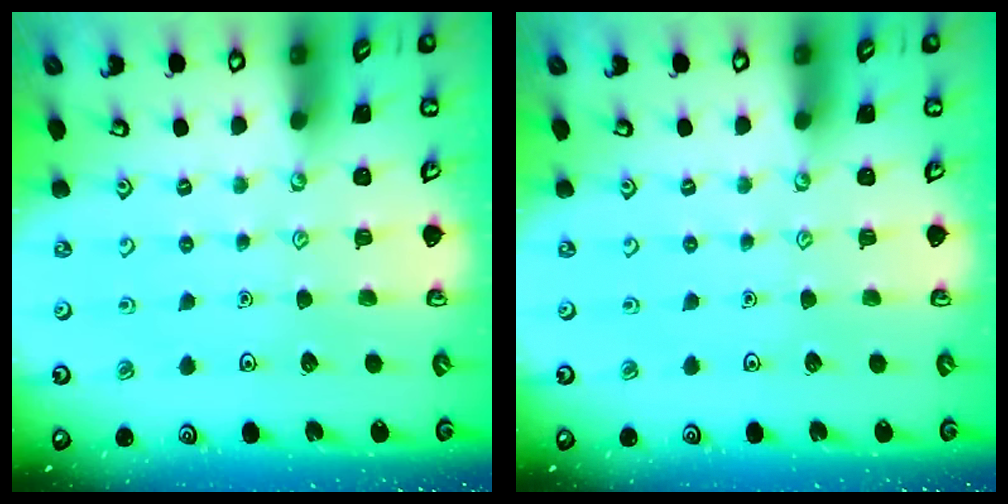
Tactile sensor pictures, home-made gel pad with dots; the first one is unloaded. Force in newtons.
{"total": 0.0}